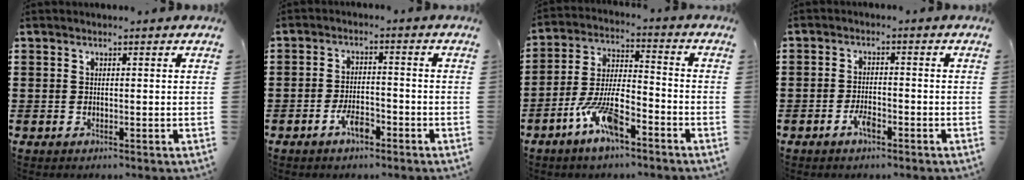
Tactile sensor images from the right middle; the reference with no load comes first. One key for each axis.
{"total": 4.2, "fx": -2.7, "fy": 1.5, "fz": 2.8, "tx": -0.061, "ty": 0.004, "tz": -0.054}
{"total": 9.2, "fx": -5.5, "fy": 3.0, "fz": 6.7, "tx": -0.151, "ty": 0.000, "tz": -0.105}
{"total": 3.0, "fx": -1.8, "fy": 1.0, "fz": 2.1, "tx": -0.044, "ty": 0.001, "tz": -0.036}